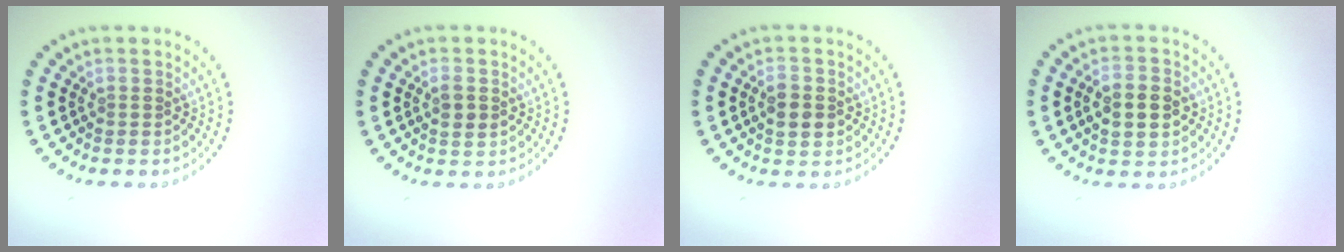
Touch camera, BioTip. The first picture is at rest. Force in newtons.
{"total": 1.7, "press": 1.7, "slide": 0.4}
{"total": 2.9, "press": 2.9, "slide": 0.1}
{"total": 4.1, "press": 4.1, "slide": 0.1}